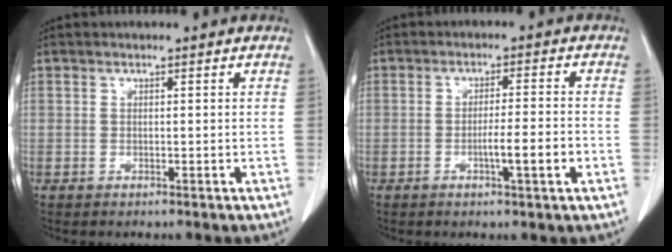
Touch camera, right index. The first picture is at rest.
{"total": 5.2, "force": [-1.7, 0.0, 4.9], "torque": [-0.073, -0.003, -0.026]}